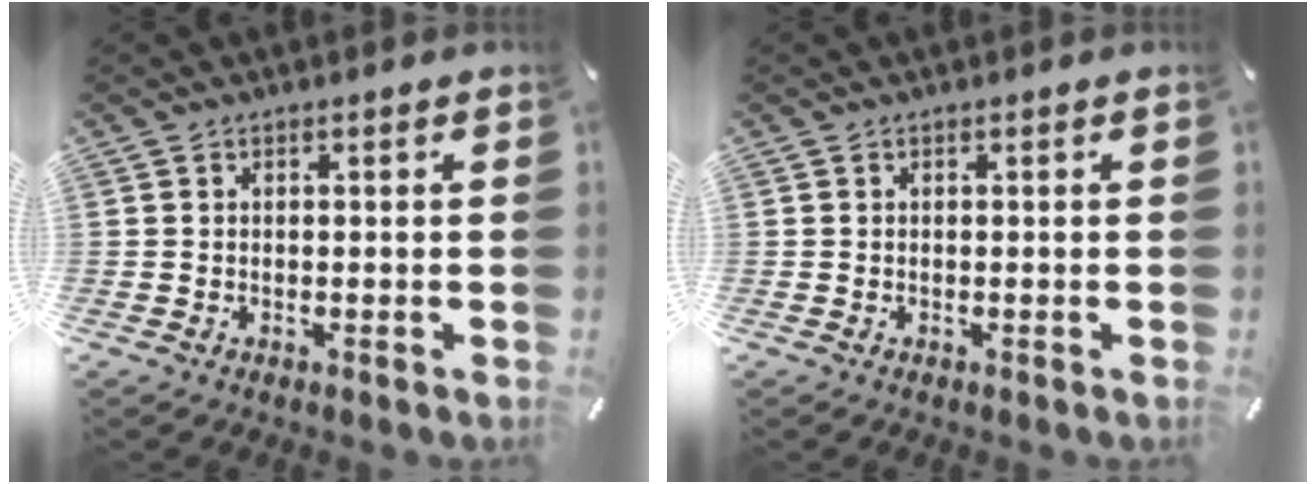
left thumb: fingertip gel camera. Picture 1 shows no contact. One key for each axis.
{"total": 0.0}